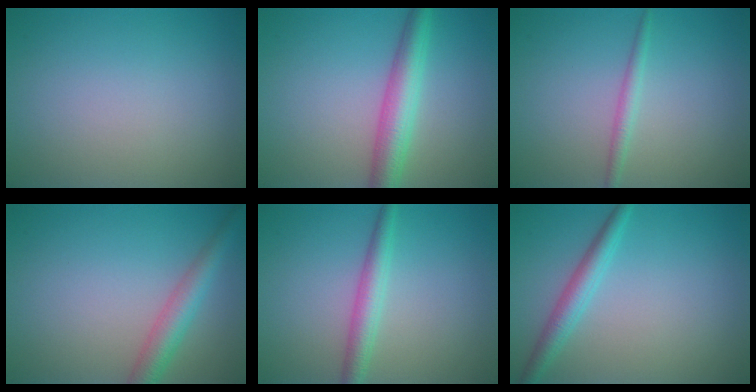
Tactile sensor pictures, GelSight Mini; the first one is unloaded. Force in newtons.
{"total": 4.5, "press": 4.5, "slide": 0.1}
{"total": 1.4, "press": 1.4, "slide": 0.1}
{"total": 3.4, "press": 3.4, "slide": 0.1}
{"total": 2.7, "press": 2.7, "slide": 0.0}
{"total": 2.7, "press": 2.7, "slide": 0.1}